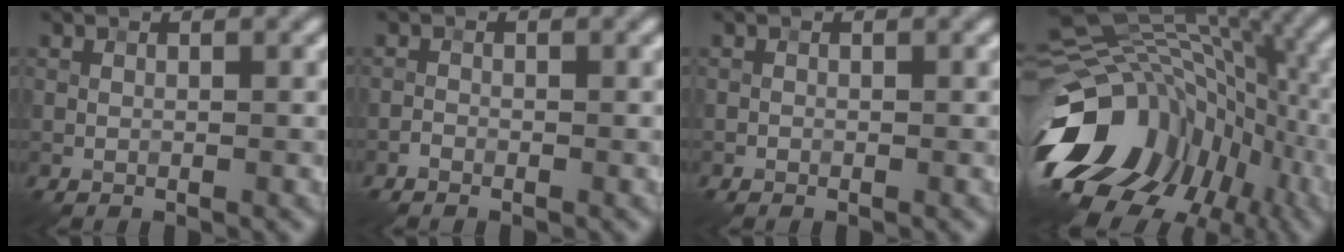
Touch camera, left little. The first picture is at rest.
{"total": 0.5, "force": [-0.5, 0.0, 0.1], "torque": [-0.002, 0.002, -0.012]}
{"total": 0.0}
{"total": 17.7, "force": [-6.4, 12.8, 10.5], "torque": [-0.201, 0.010, -0.096]}